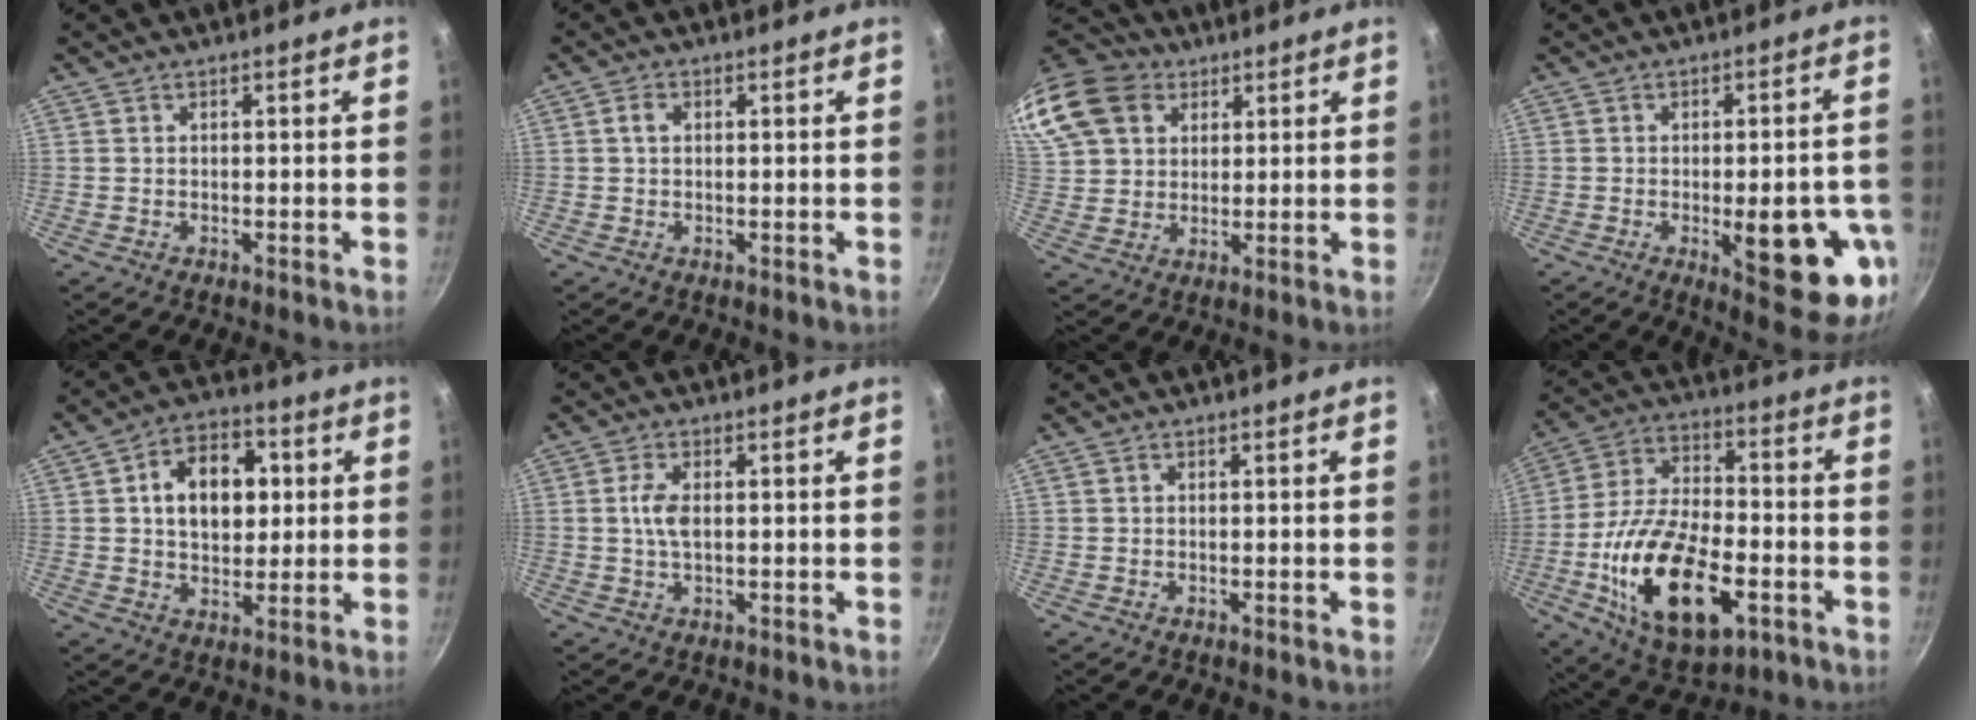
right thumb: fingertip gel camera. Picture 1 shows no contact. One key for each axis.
{"total": 2.0, "fx": 0.3, "fy": 1.4, "fz": 1.3, "tx": -0.020, "ty": 0.006, "tz": 0.004}
{"total": 21.8, "fx": 10.0, "fy": 16.2, "fz": 10.6, "tx": -0.257, "ty": 0.033, "tz": 0.189}
{"total": 16.4, "fx": -4.4, "fy": 5.6, "fz": 14.8, "tx": -0.156, "ty": 0.001, "tz": -0.049}
{"total": 13.5, "fx": 2.5, "fy": 9.5, "fz": 9.3, "tx": -0.102, "ty": 0.010, "tz": 0.031}
{"total": 4.2, "fx": 0.3, "fy": 2.2, "fz": 3.6, "tx": -0.071, "ty": 0.005, "tz": 0.003}
{"total": 0.0}
{"total": 22.3, "fx": -7.0, "fy": 11.4, "fz": 17.9, "tx": -0.322, "ty": 0.022, "tz": -0.117}